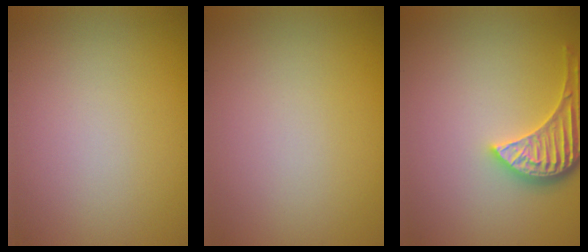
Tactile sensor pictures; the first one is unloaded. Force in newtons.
{"total": 0.0}
{"total": 4.0, "press": 3.6, "slide": 1.8}